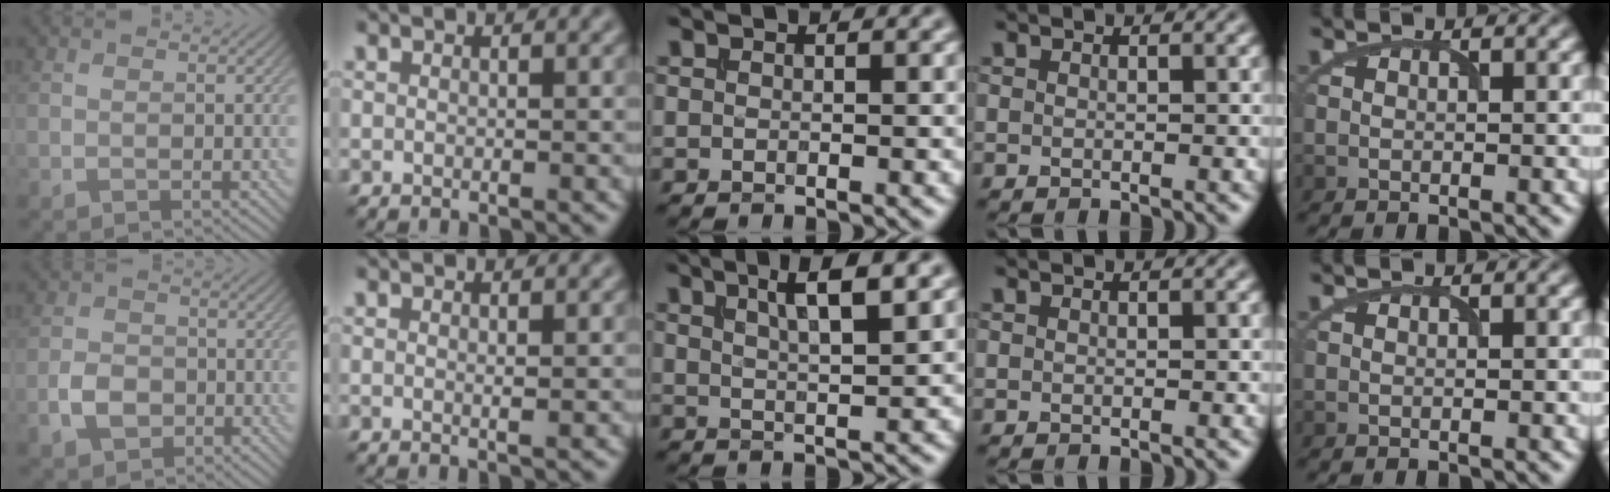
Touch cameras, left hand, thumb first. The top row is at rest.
{"thumb": {"total": 4.4, "force": [-1.6, 3.2, 2.5], "torque": [-0.053, -0.003, -0.035]}, "index": {"total": 0.6, "force": [0.2, 0.0, 0.6], "torque": [-0.007, -0.002, 0.001]}, "middle": {"total": 4.8, "force": [2.4, 1.0, 4.0], "torque": [-0.057, 0.008, 0.037]}}